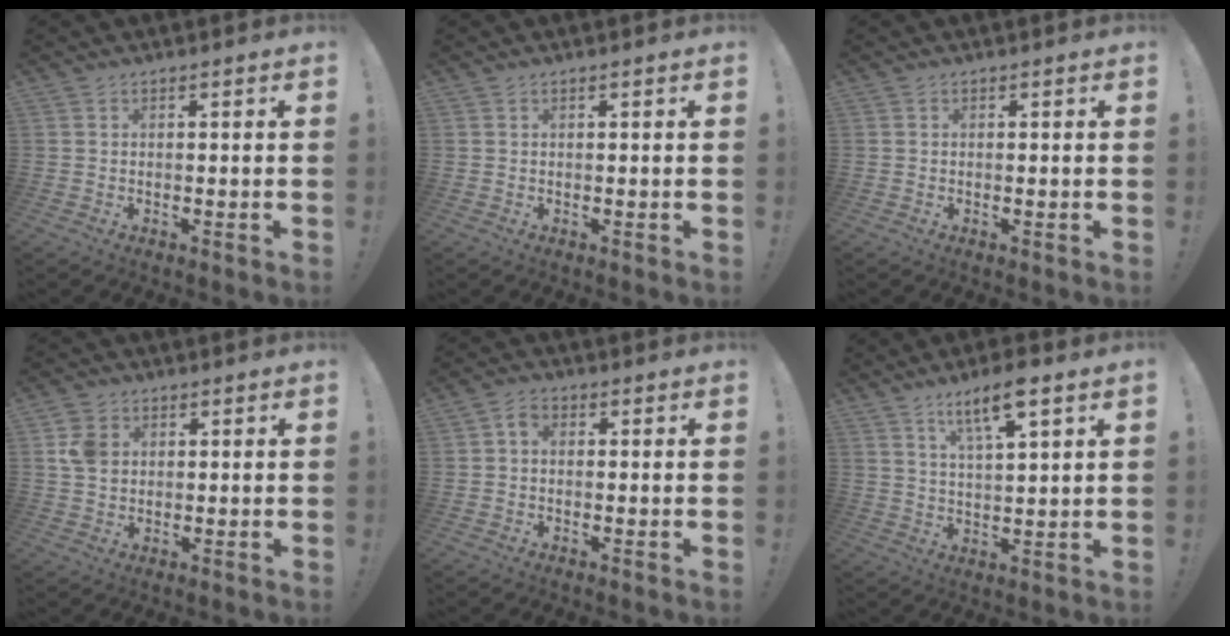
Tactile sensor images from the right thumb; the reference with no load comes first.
{"total": 0.0}
{"total": 0.5, "force": [0.0, 0.4, -0.3], "torque": [0.005, 0.001, 0.001]}
{"total": 5.9, "force": [1.6, 4.8, 2.9], "torque": [-0.038, 0.005, 0.031]}
{"total": 3.0, "force": [-0.1, 2.1, 2.1], "torque": [-0.036, 0.006, -0.001]}
{"total": 9.7, "force": [6.1, 1.9, 7.3], "torque": [-0.126, -0.021, 0.100]}